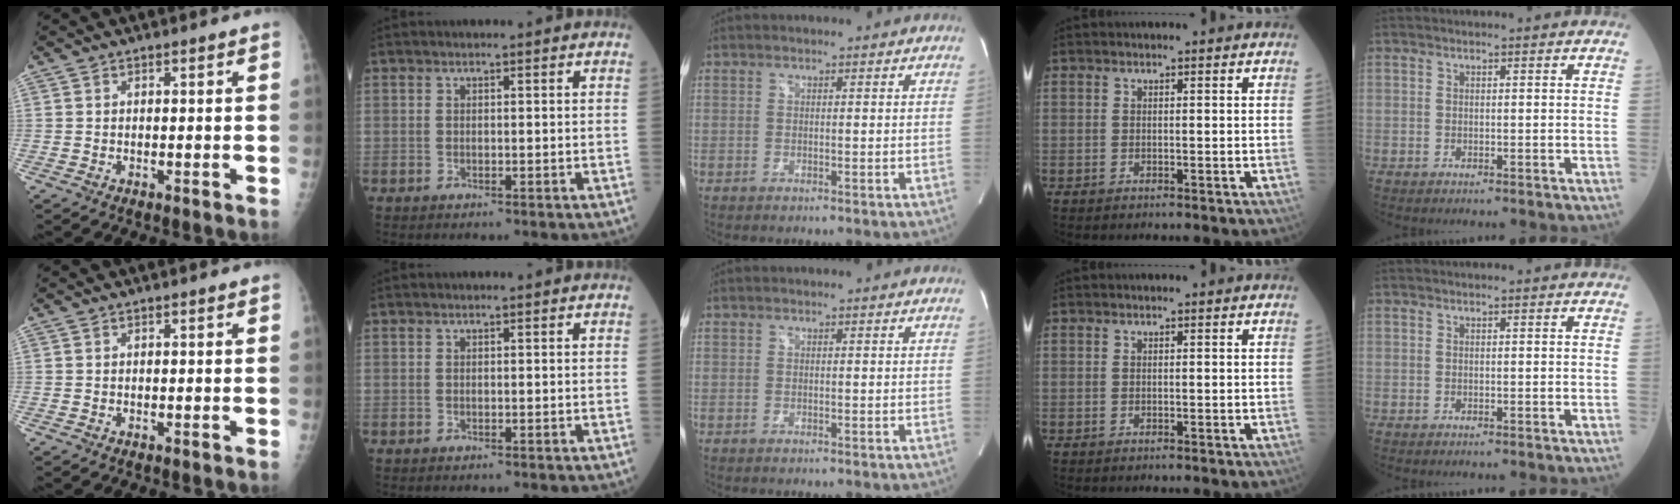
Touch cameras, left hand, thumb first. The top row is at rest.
{}